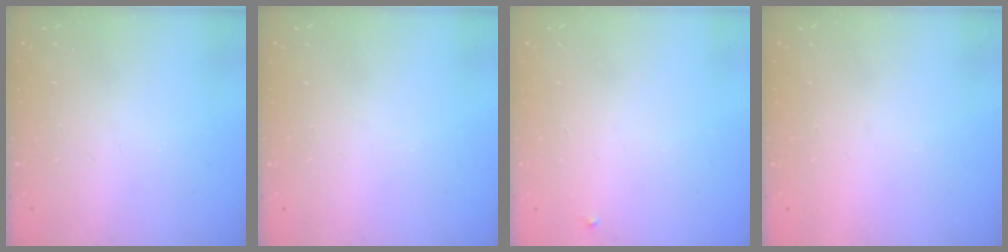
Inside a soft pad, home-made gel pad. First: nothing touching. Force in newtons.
{"total": 0.0}
{"total": 2.1, "press": 2.1, "slide": 0.1}
{"total": 1.6, "press": 1.5, "slide": 0.1}